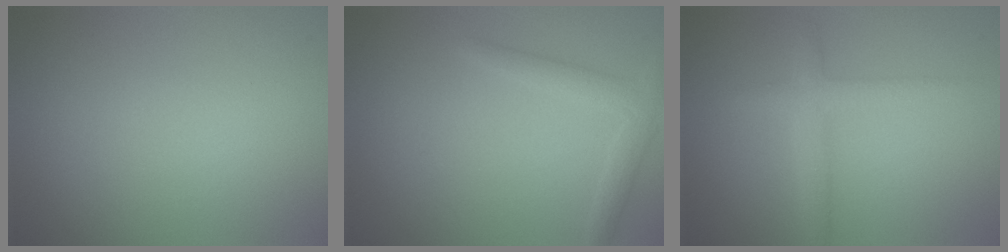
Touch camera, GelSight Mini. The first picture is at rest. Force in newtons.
{"total": 2.1, "press": 2.1, "slide": 0.1}
{"total": 2.2, "press": 2.2, "slide": 0.0}